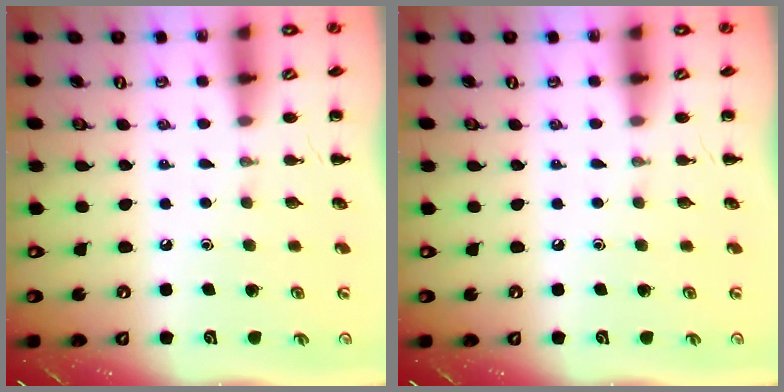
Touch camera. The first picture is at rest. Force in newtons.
{"total": 0.0}